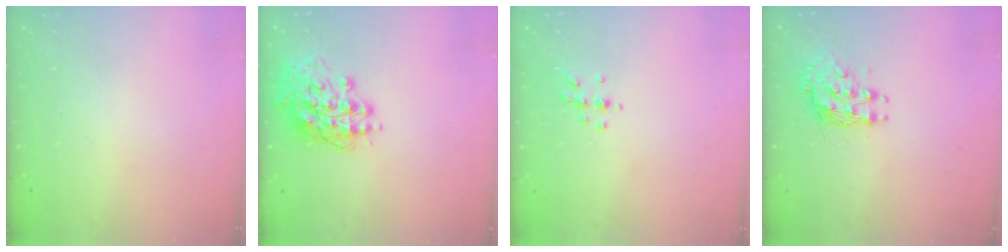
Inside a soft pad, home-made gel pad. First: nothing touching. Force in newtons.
{"total": 16.0, "press": 15.8, "slide": 2.7}
{"total": 5.0, "press": 4.8, "slide": 1.4}
{"total": 8.7, "press": 8.7, "slide": 0.5}